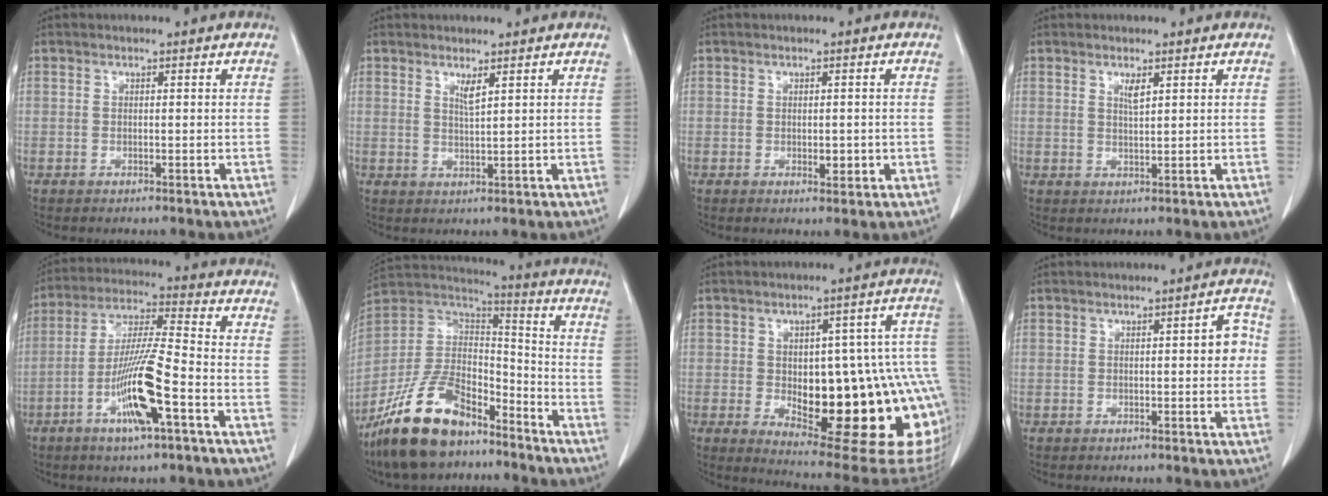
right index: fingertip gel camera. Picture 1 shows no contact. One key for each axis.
{"total": 1.9, "fx": 1.2, "fy": -0.1, "fz": 1.5, "tx": -0.030, "ty": -0.008, "tz": 0.024}
{"total": 2.0, "fx": -0.2, "fy": 1.1, "fz": 1.7, "tx": -0.019, "ty": 0.001, "tz": 0.003}
{"total": 1.7, "fx": 1.0, "fy": 0.2, "fz": 1.4, "tx": -0.029, "ty": -0.004, "tz": 0.020}
{"total": 12.3, "fx": -4.9, "fy": 0.7, "fz": 11.2, "tx": -0.217, "ty": -0.006, "tz": -0.091}
{"total": 18.0, "fx": -13.1, "fy": 7.4, "fz": 9.8, "tx": -0.200, "ty": 0.018, "tz": -0.242}
{"total": 25.9, "fx": -4.8, "fy": 8.1, "fz": 24.2, "tx": -0.233, "ty": 0.021, "tz": -0.038}
{"total": 3.3, "fx": 0.1, "fy": 1.0, "fz": 3.1, "tx": -0.032, "ty": 0.006, "tz": -0.003}